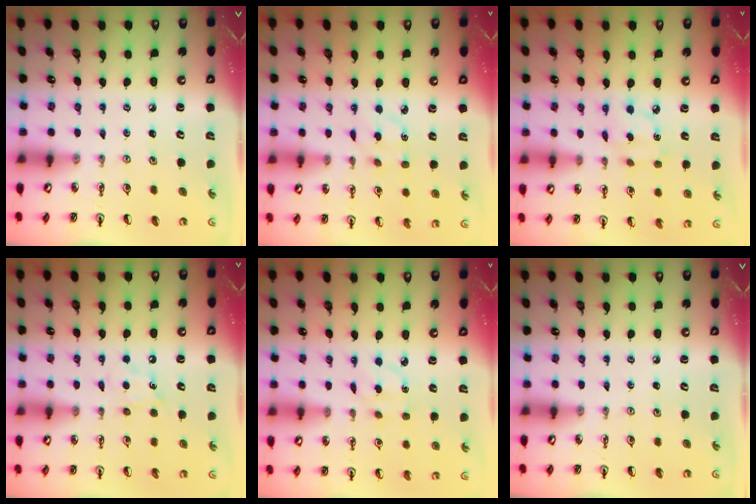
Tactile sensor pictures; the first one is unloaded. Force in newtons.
{"total": 3.3, "press": 3.2, "slide": 0.8}
{"total": 3.6, "press": 3.6, "slide": 0.1}
{"total": 5.9, "press": 5.9, "slide": 0.6}
{"total": 3.3, "press": 3.3, "slide": 0.4}
{"total": 0.0}